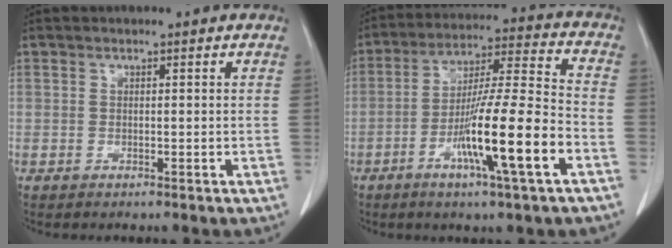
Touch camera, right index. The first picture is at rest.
{"total": 15.0, "force": [-5.8, -0.3, 13.8], "torque": [-0.251, -0.009, -0.102]}